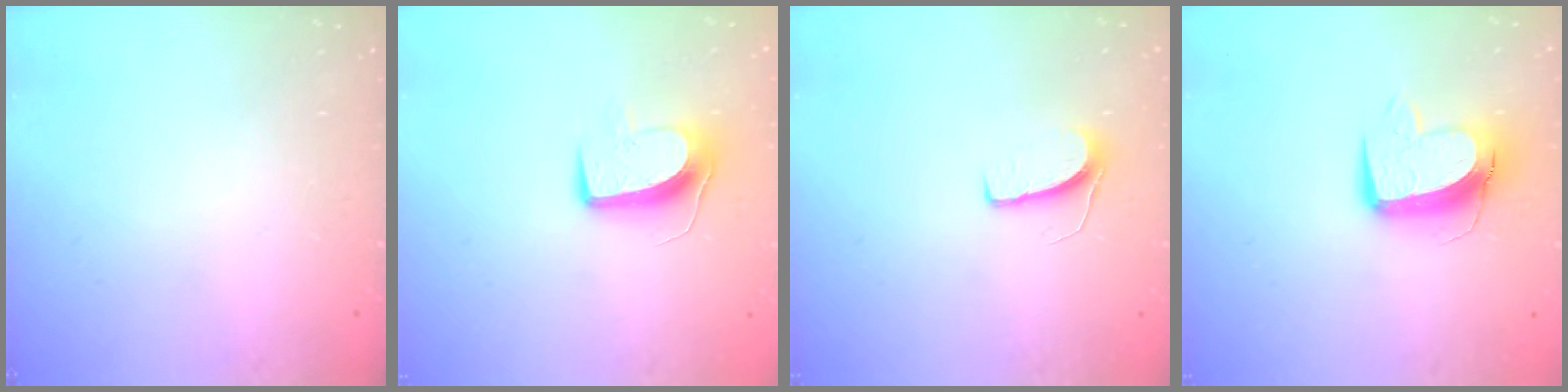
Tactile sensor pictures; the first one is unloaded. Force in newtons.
{"total": 9.2, "press": 9.2, "slide": 0.4}
{"total": 6.4, "press": 6.4, "slide": 0.6}
{"total": 11.0, "press": 11.0, "slide": 1.4}